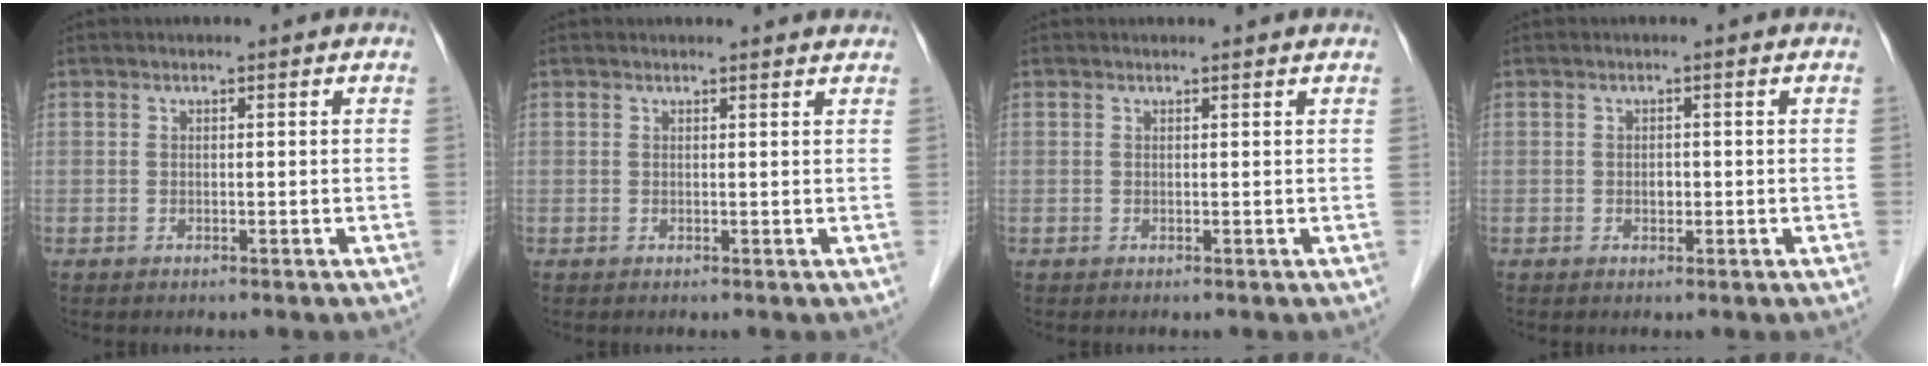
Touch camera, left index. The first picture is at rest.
{"total": 2.8, "force": [2.8, 0.4, 0.3], "torque": [-0.010, 0.002, 0.021]}
{"total": 1.3, "force": [1.3, 0.0, 0.1], "torque": [-0.012, 0.003, 0.010]}
{"total": 1.0, "force": [-0.2, 0.7, 0.7], "torque": [-0.013, 0.001, -0.002]}